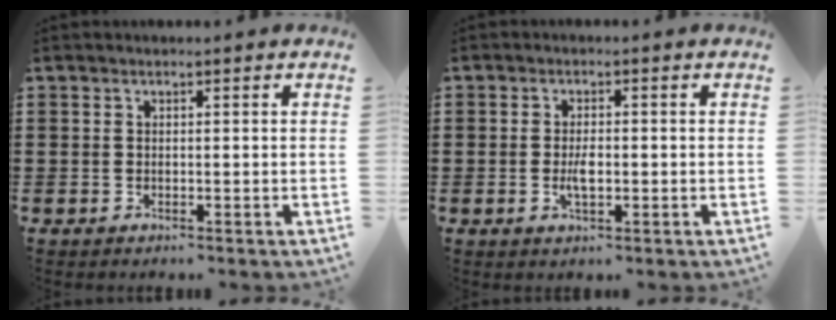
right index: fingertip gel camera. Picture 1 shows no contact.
{"total": 2.9, "force": [-0.5, 1.1, 2.7], "torque": [-0.057, -0.002, -0.011]}